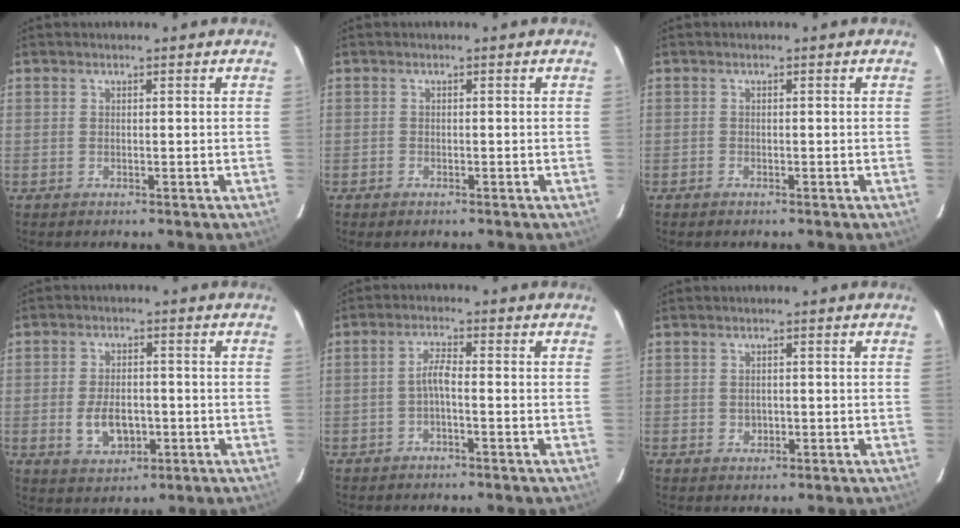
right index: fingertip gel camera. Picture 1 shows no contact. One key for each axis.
{"total": 1.0, "fx": -0.8, "fy": 0.5, "fz": 0.3, "tx": -0.007, "ty": -0.002, "tz": -0.016}
{"total": 0.7, "fx": -0.6, "fy": 0.3, "fz": 0.1, "tx": -0.005, "ty": 0.000, "tz": -0.014}
{"total": 7.4, "fx": -1.8, "fy": 4.6, "fz": 5.6, "tx": -0.113, "ty": -0.002, "tz": -0.023}
{"total": 2.6, "fx": -1.2, "fy": 0.4, "fz": 2.3, "tx": -0.051, "ty": 0.008, "tz": -0.026}
{"total": 1.8, "fx": -0.2, "fy": 1.6, "fz": 0.8, "tx": -0.013, "ty": 0.002, "tz": -0.002}